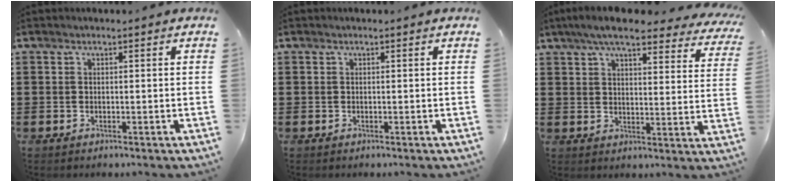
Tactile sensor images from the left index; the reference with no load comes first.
{"total": 0.0}
{"total": 7.8, "force": [6.7, 0.6, 4.0], "torque": [-0.090, -0.021, 0.118]}